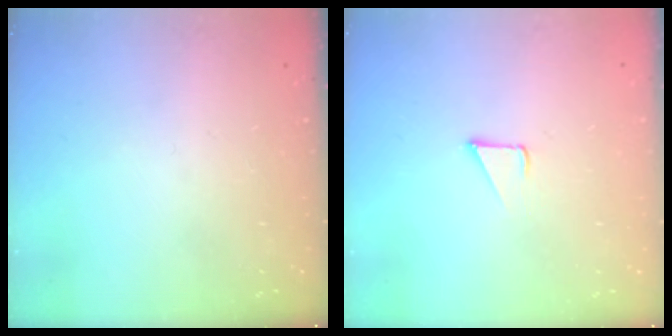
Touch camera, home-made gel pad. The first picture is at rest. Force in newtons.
{"total": 2.8, "press": 2.8, "slide": 0.2}